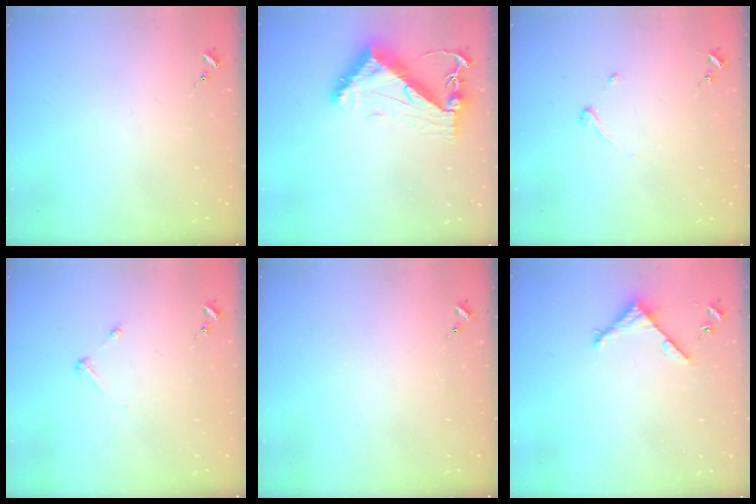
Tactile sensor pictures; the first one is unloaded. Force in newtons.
{"total": 9.5, "press": 9.5, "slide": 1.1}
{"total": 3.2, "press": 3.2, "slide": 0.5}
{"total": 3.3, "press": 3.2, "slide": 0.4}
{"total": 0.0}
{"total": 3.6, "press": 3.6, "slide": 0.3}